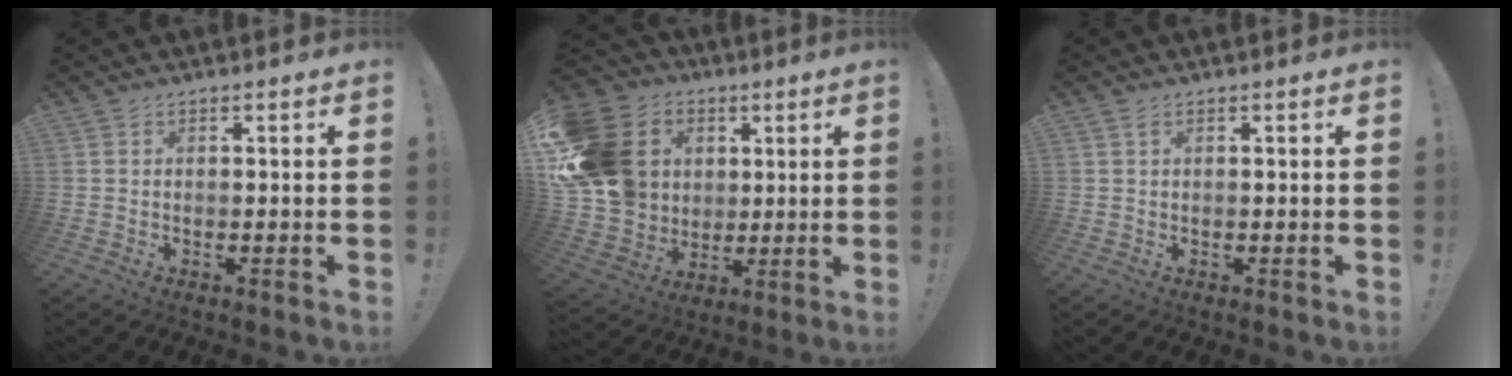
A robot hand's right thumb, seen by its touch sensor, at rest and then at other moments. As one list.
[{"total": 19.5, "force": [4.4, 16.7, 9.1], "torque": [-0.154, -0.004, 0.112]}, {"total": 1.0, "force": [0.4, 0.2, 0.8], "torque": [-0.014, 0.000, 0.007]}]